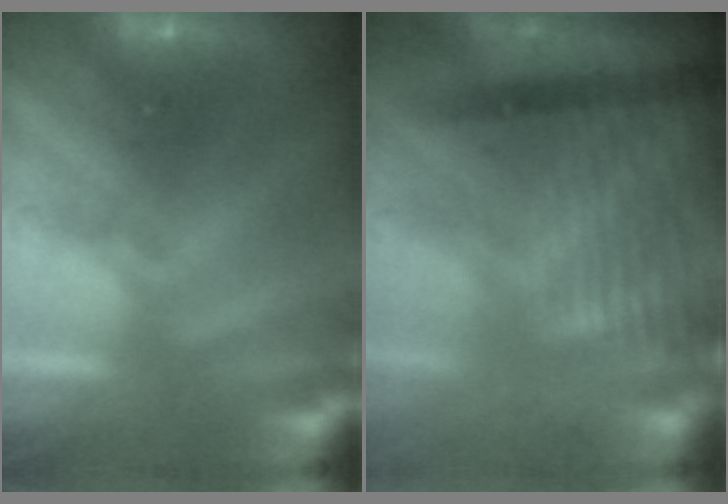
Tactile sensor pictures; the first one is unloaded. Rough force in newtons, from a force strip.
{"total": 4.6}